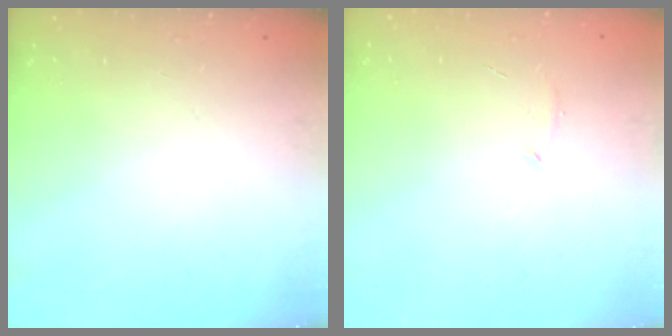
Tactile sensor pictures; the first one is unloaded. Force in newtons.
{"total": 3.9, "press": 3.8, "slide": 1.0}